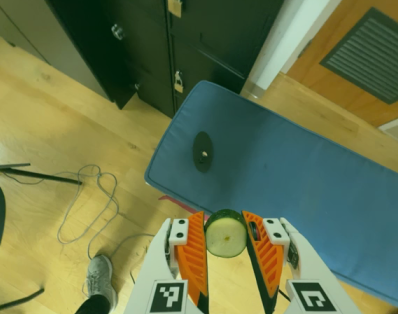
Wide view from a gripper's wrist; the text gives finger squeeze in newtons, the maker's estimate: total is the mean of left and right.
{"total": 9.5, "left": 9.3, "right": 9.8}